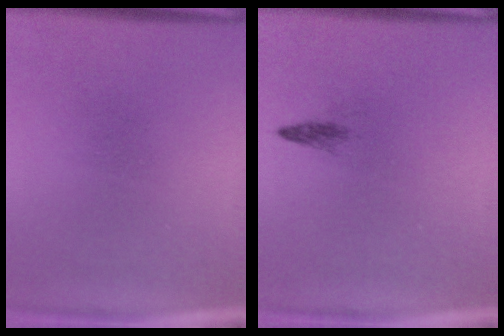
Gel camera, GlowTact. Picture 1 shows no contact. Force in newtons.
{"total": 1.0}